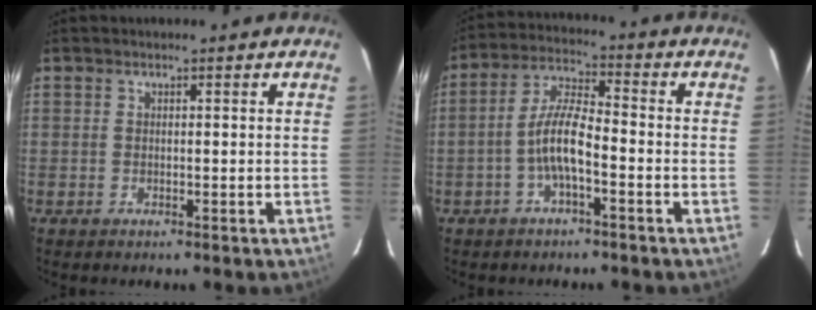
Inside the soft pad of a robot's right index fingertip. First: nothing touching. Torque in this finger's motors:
{"motor_torque": [1.22, -0.40, 0.27, 0.06]}